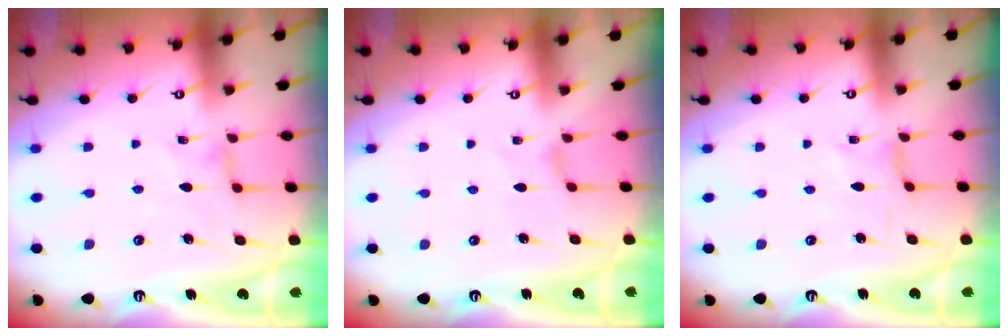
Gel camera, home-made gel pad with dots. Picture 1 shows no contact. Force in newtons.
{"total": 0.0}
{"total": 0.0}